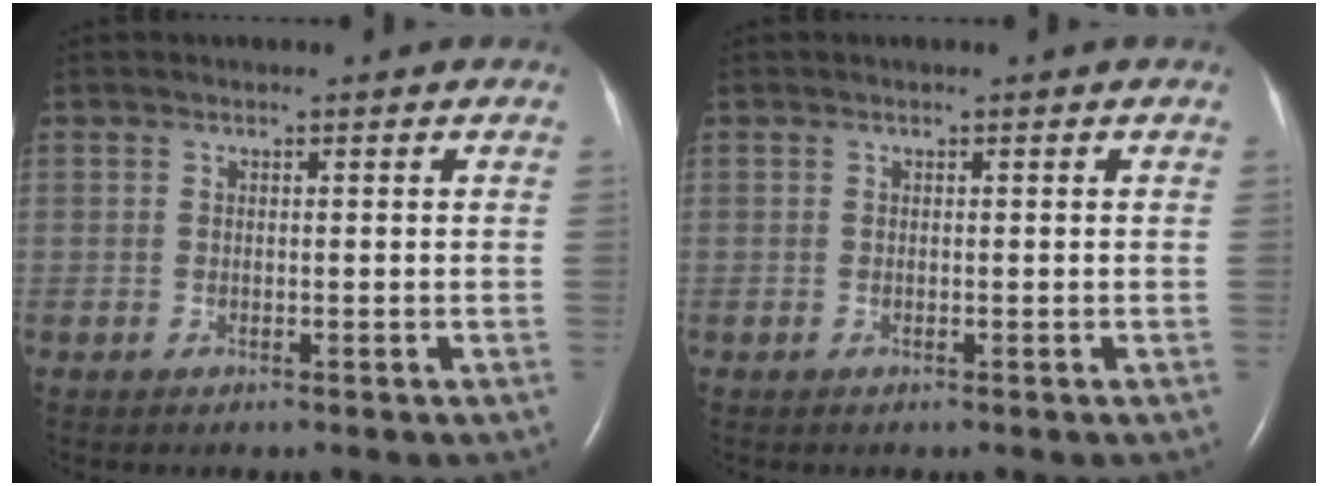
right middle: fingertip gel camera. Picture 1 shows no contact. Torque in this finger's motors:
{"motor_torque": [-0.01, 0.05, 0.00, 0.00]}